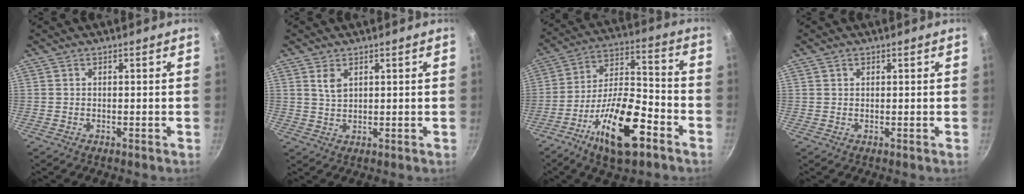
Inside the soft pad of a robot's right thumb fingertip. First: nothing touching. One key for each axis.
{"total": 3.2, "fx": 1.6, "fy": 1.9, "fz": 2.0, "tx": -0.036, "ty": -0.008, "tz": 0.034}
{"total": 18.4, "fx": -9.1, "fy": 7.0, "fz": 14.3, "tx": -0.238, "ty": 0.052, "tz": -0.164}
{"total": 1.0, "fx": 0.6, "fy": 0.8, "fz": 0.4, "tx": -0.004, "ty": 0.002, "tz": 0.008}